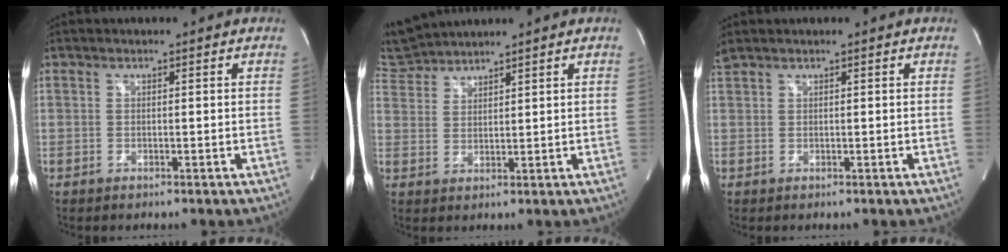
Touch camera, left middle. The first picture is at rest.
{"total": 5.8, "force": [5.8, 0.1, 0.1], "torque": [-0.019, 0.021, 0.121]}
{"total": 1.1, "force": [1.0, 0.1, 0.4], "torque": [-0.019, 0.019, 0.027]}